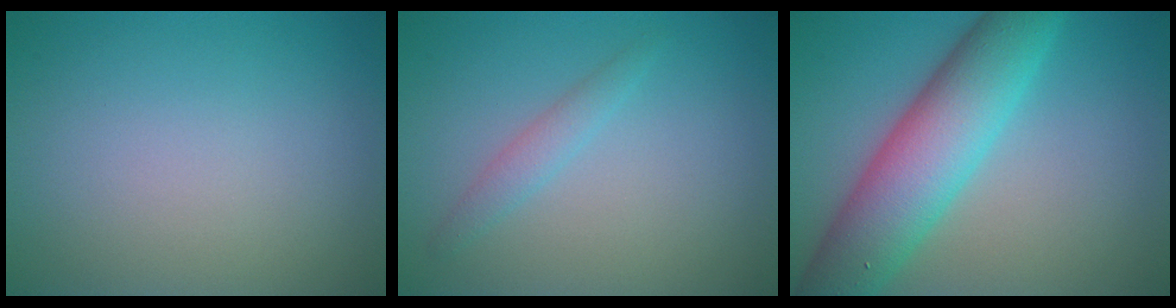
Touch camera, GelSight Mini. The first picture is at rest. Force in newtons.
{"total": 1.4, "press": 1.4, "slide": 0.1}
{"total": 8.8, "press": 8.8, "slide": 0.2}